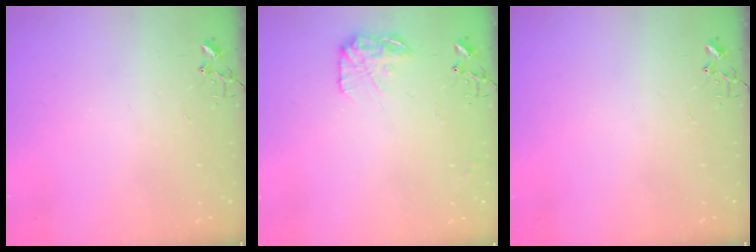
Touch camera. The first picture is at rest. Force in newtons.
{"total": 12.1, "press": 12.1, "slide": 0.5}
{"total": 0.0}